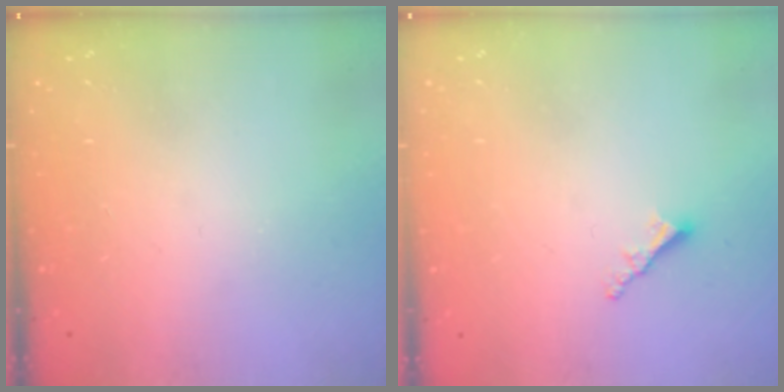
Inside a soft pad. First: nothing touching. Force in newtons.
{"total": 2.5, "press": 2.5, "slide": 0.3}